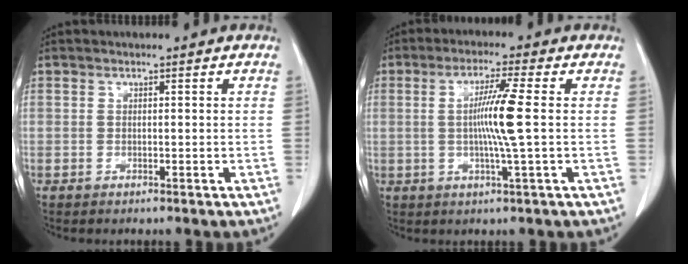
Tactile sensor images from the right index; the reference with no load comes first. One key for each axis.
{"total": 5.7, "fx": -0.3, "fy": -0.9, "fz": 5.6, "tx": -0.105, "ty": -0.001, "tz": -0.006}